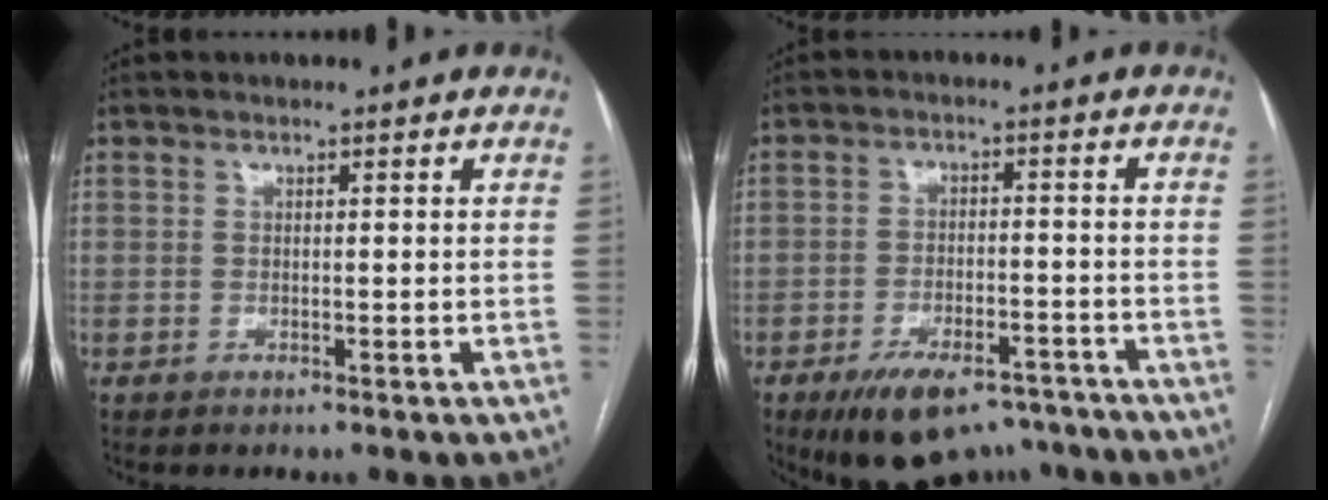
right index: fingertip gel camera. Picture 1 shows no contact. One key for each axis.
{"total": 11.8, "fx": -8.9, "fy": 5.2, "fz": 5.8, "tx": -0.087, "ty": 0.009, "tz": -0.137}